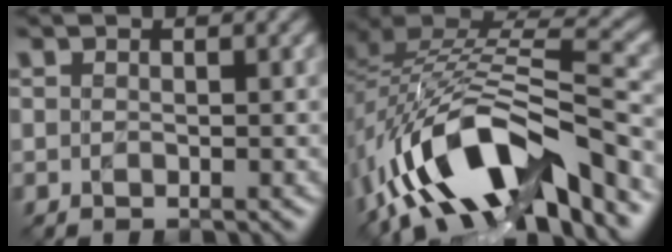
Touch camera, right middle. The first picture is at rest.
{"total": 13.8, "force": [-7.3, 5.5, 10.4], "torque": [-0.182, 0.012, -0.127]}